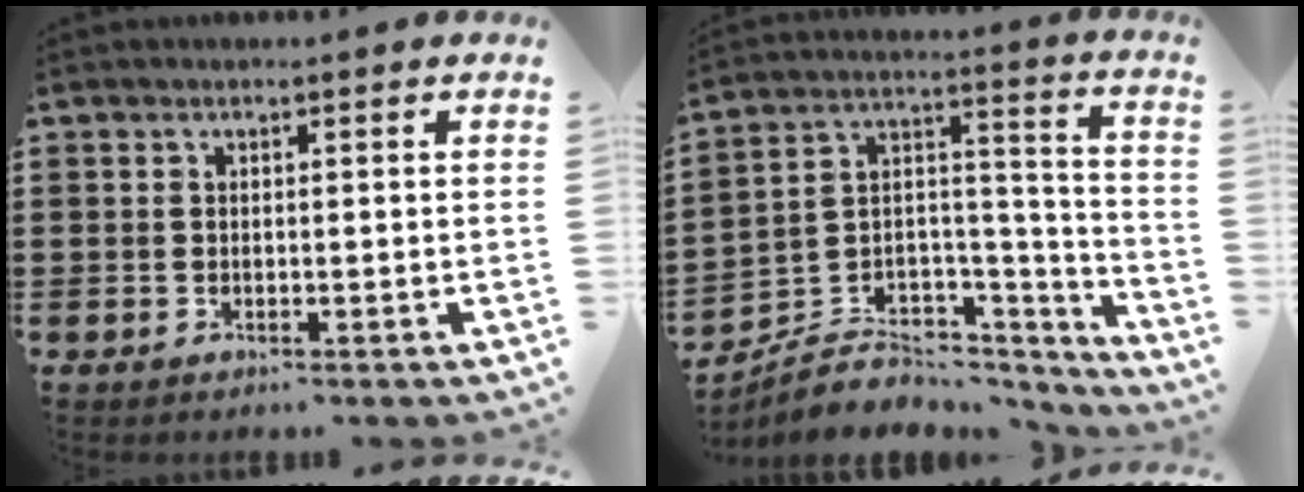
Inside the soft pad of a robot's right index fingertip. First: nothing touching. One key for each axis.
{"total": 4.9, "fx": -3.4, "fy": 3.4, "fz": 0.5, "tx": -0.015, "ty": -0.004, "tz": -0.062}